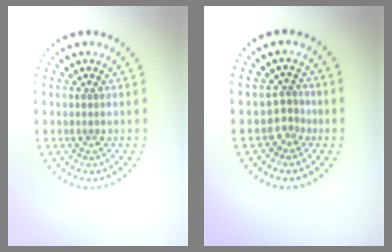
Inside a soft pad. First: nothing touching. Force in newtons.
{"total": 1.8, "press": 1.1, "slide": 1.4}